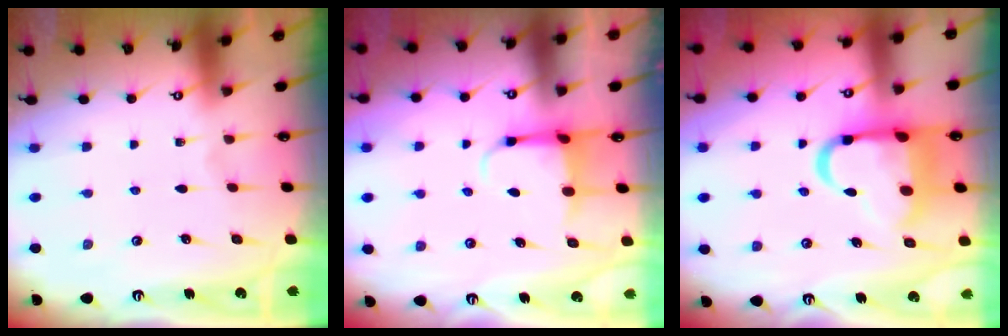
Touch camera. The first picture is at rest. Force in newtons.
{"total": 4.0, "press": 3.8, "slide": 1.0}
{"total": 14.7, "press": 14.6, "slide": 1.6}